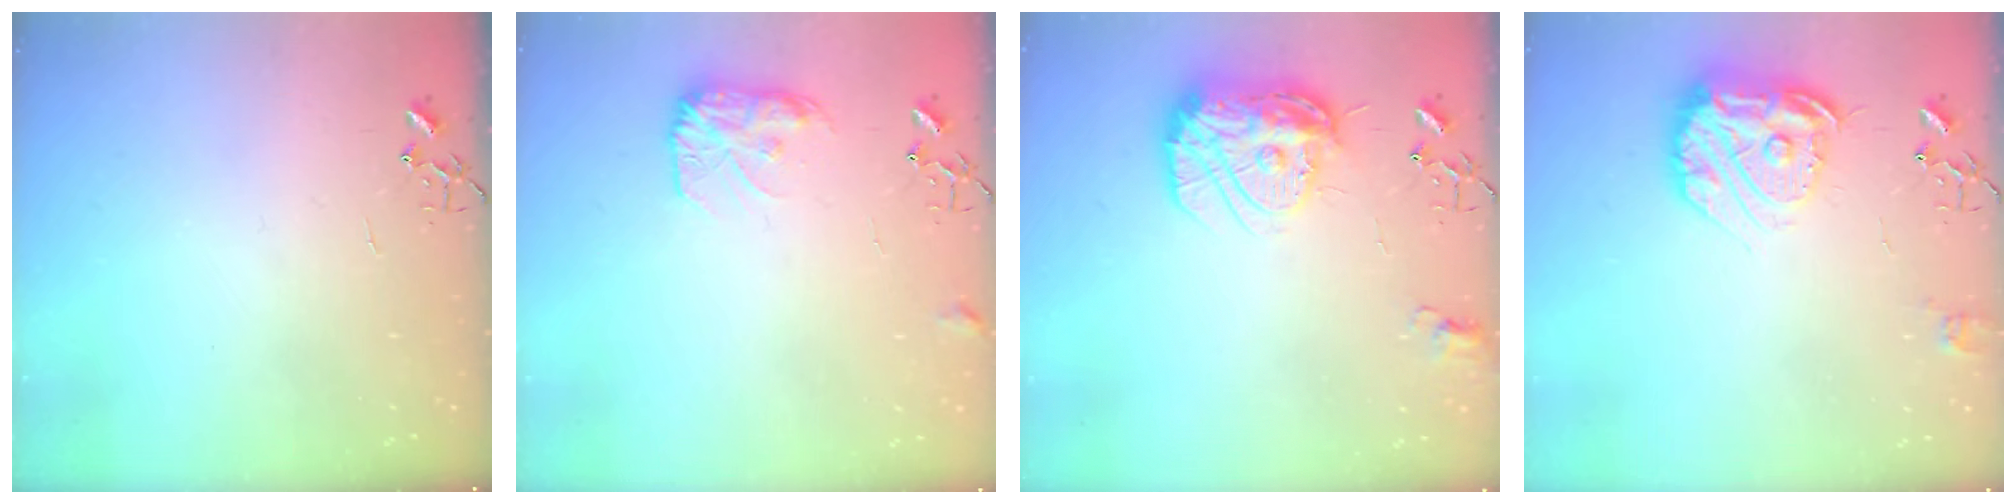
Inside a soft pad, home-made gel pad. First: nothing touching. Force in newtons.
{"total": 10.8, "press": 10.8, "slide": 0.4}
{"total": 15.0, "press": 14.9, "slide": 1.1}
{"total": 17.2, "press": 17.1, "slide": 1.4}